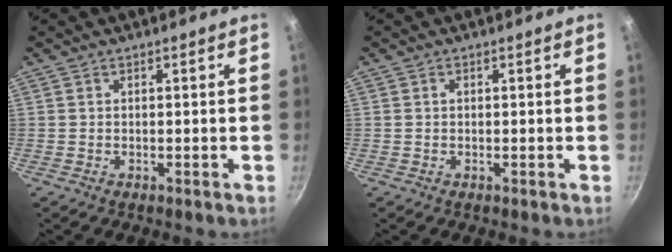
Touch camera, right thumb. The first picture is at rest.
{"total": 0.7, "force": [0.1, 0.6, 0.4], "torque": [-0.007, 0.003, 0.002]}